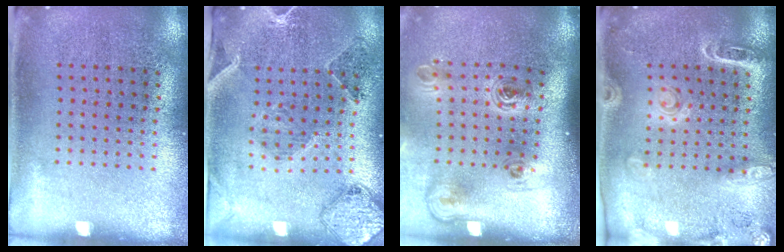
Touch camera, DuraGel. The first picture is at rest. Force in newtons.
{"total": 0.6, "press": 0.5, "slide": 0.3}
{"total": 2.2, "press": 1.4, "slide": 1.7}
{"total": 1.8, "press": 1.7, "slide": 0.4}